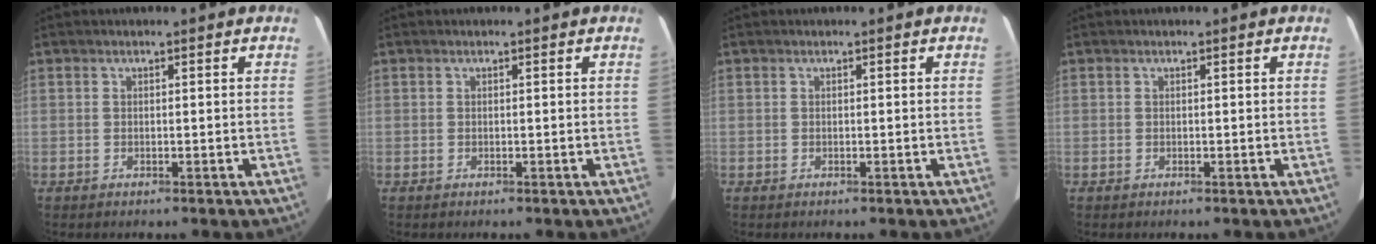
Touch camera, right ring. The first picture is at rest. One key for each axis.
{"total": 0.0}
{"total": 0.0}
{"total": 0.0}